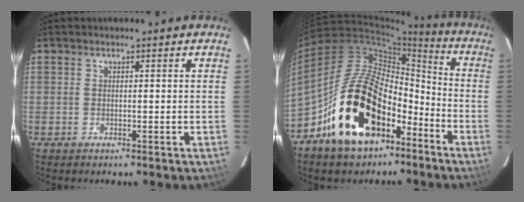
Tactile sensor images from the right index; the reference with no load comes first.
{"total": 21.6, "force": [-11.9, 12.3, 13.2], "torque": [-0.245, 0.029, -0.187]}